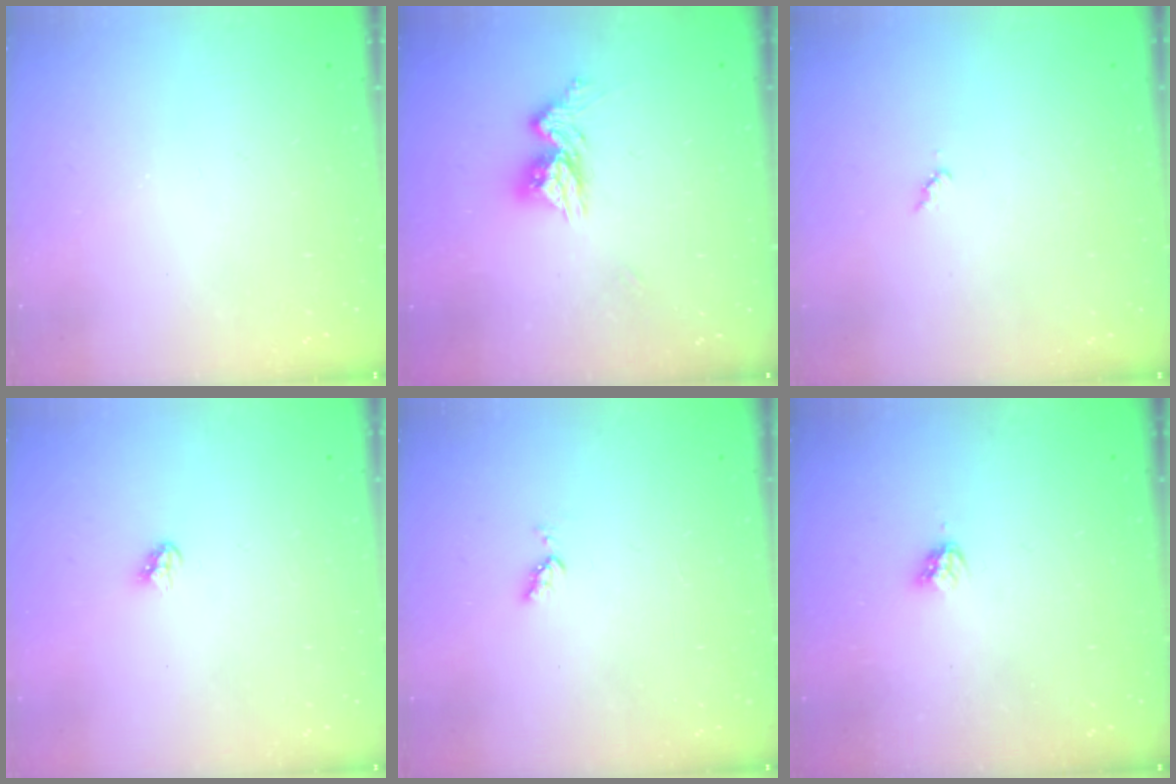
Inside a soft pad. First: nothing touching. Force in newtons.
{"total": 10.7, "press": 10.6, "slide": 1.0}
{"total": 3.3, "press": 3.3, "slide": 0.4}
{"total": 3.4, "press": 3.4, "slide": 0.3}
{"total": 3.5, "press": 3.4, "slide": 0.9}
{"total": 3.3, "press": 3.3, "slide": 0.3}